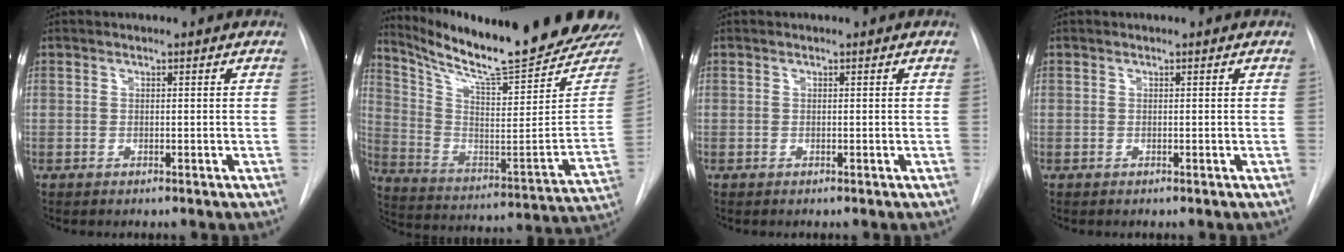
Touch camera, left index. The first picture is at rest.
{"total": 25.2, "force": [22.5, 1.3, 11.4], "torque": [-0.190, -0.102, 0.320]}
{"total": 0.0}
{"total": 0.0}